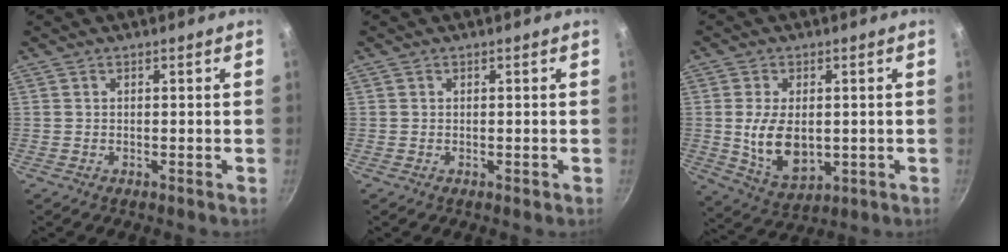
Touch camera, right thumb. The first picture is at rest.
{"total": 0.5, "force": [-0.1, 0.4, 0.3], "torque": [0.001, 0.001, -0.002]}
{"total": 10.4, "force": [-0.1, 6.4, 8.1], "torque": [-0.136, -0.013, 0.015]}